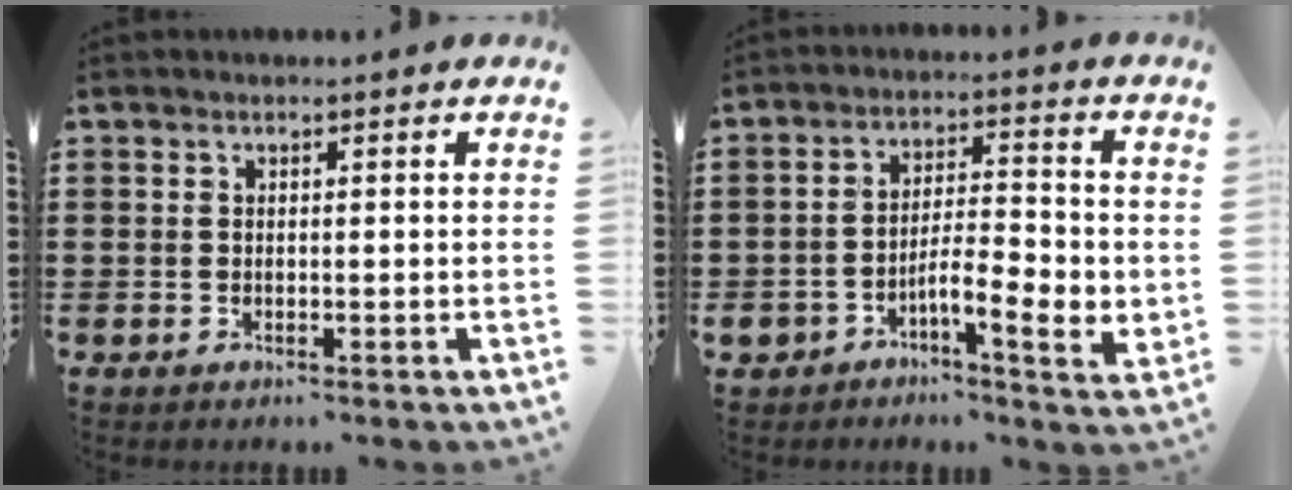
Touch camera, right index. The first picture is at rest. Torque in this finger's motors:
{"motor_torque": [0.40, -0.22, 0.65, 0.09]}